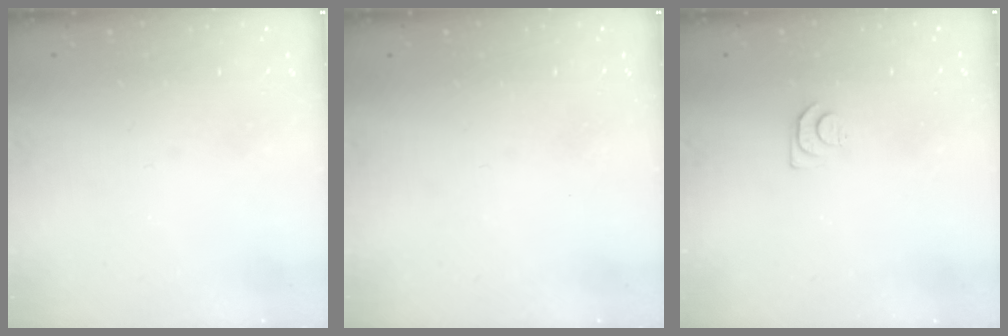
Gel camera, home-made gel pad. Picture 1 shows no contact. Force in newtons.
{"total": 0.0}
{"total": 5.3, "press": 5.3, "slide": 0.5}